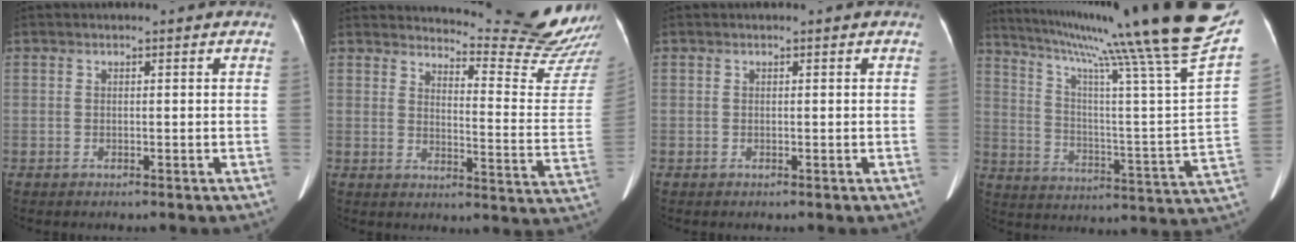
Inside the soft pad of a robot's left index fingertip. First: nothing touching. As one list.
[{"total": 18.2, "force": [17.7, -0.4, 4.5], "torque": [-0.063, -0.157, 0.197]}, {"total": 0.0}, {"total": 30.8, "force": [23.7, -1.2, 19.7], "torque": [-0.281, -0.077, 0.328]}]